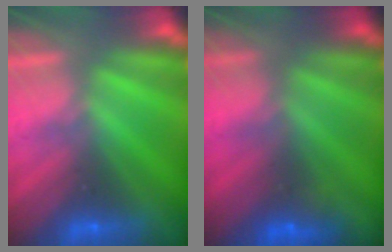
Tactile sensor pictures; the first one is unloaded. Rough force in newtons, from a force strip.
{"total": 4.4}